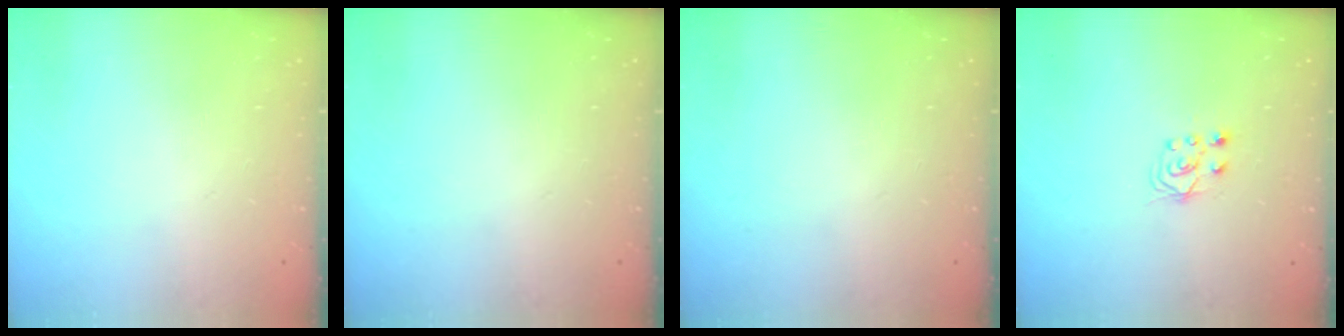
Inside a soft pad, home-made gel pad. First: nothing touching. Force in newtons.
{"total": 0.0}
{"total": 0.0}
{"total": 5.5, "press": 5.5, "slide": 0.4}